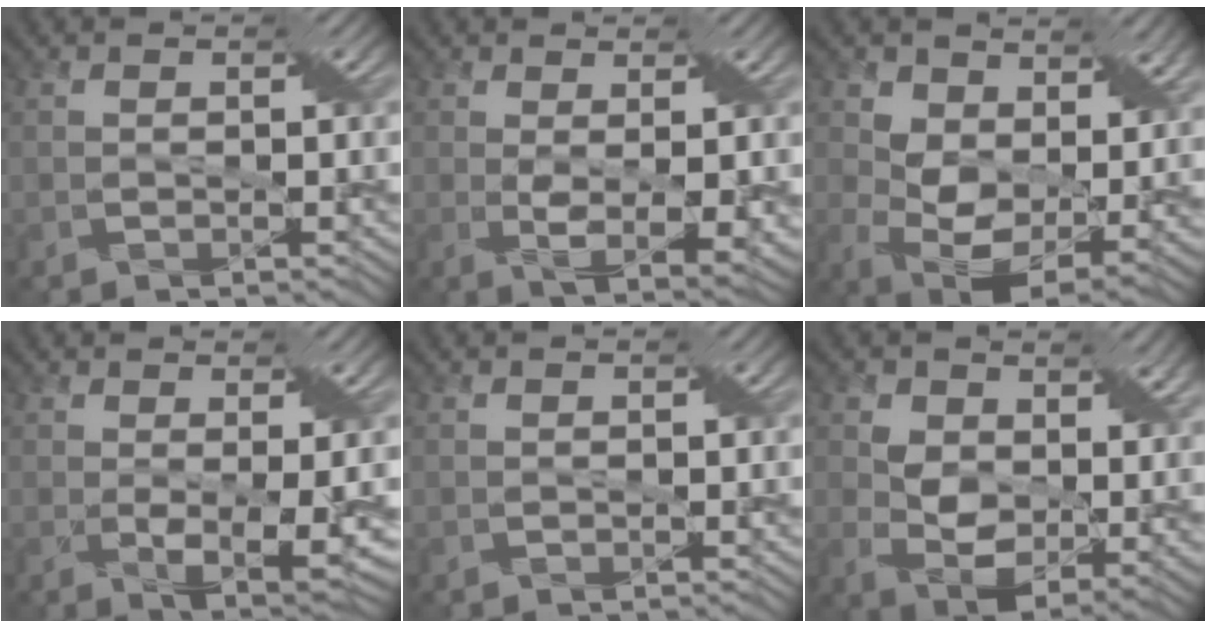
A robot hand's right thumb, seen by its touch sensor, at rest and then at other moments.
{"total": 4.8, "force": [0.3, 1.6, 4.5], "torque": [-0.078, -0.010, 0.015]}
{"total": 9.4, "force": [3.5, 5.9, 6.5], "torque": [-0.144, -0.012, 0.066]}
{"total": 4.5, "force": [0.1, 1.1, 4.4], "torque": [-0.078, -0.014, 0.011]}
{"total": 0.0}
{"total": 8.1, "force": [3.1, 5.3, 5.4], "torque": [-0.121, -0.016, 0.058]}